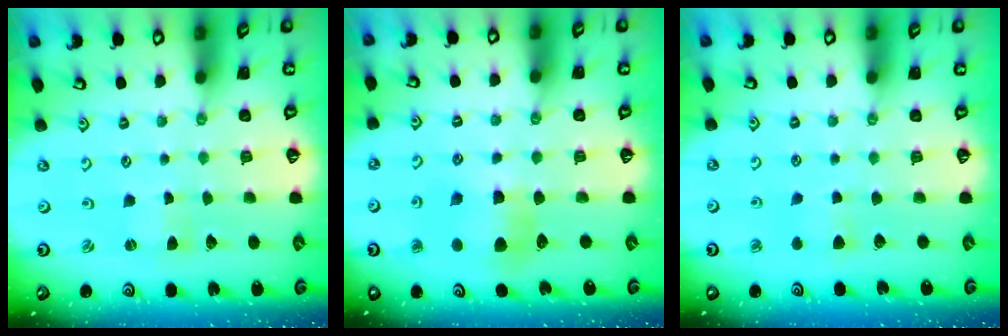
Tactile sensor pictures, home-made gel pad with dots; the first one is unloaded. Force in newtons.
{"total": 7.2, "press": 7.2, "slide": 0.8}
{"total": 4.0, "press": 3.9, "slide": 0.4}